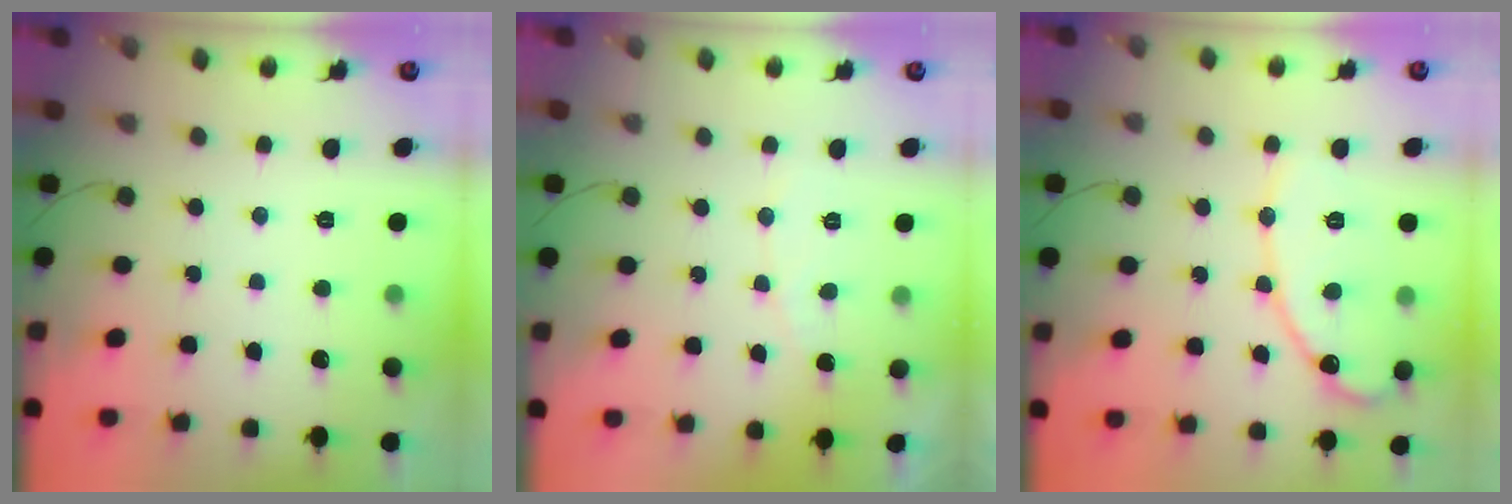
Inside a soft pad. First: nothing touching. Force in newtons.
{"total": 4.4, "press": 4.4, "slide": 0.3}
{"total": 12.7, "press": 12.6, "slide": 1.1}